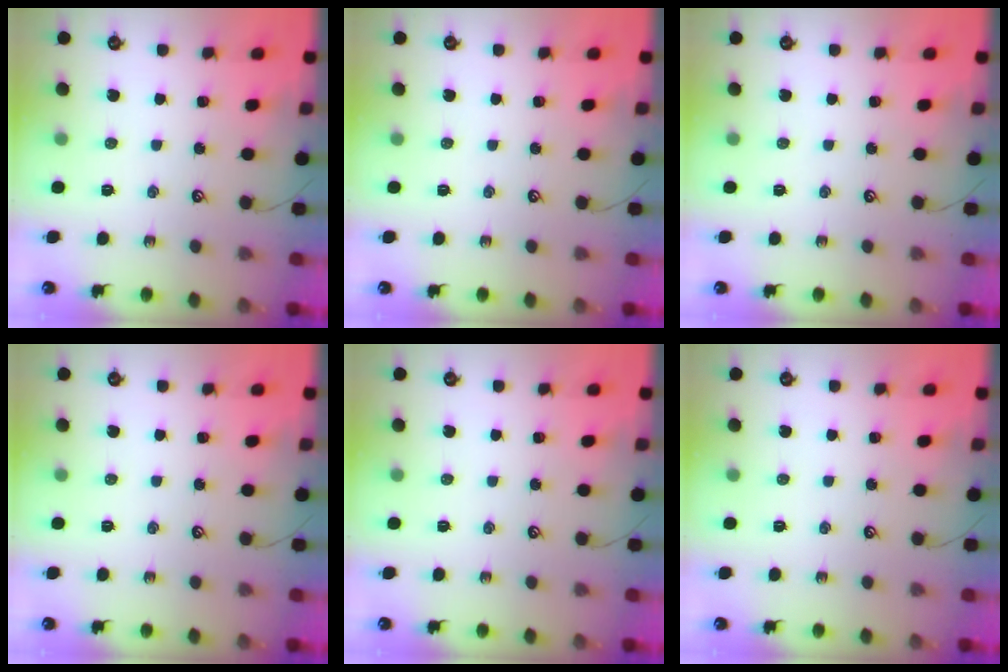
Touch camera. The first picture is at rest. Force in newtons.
{"total": 0.0}
{"total": 0.0}
{"total": 0.0}
{"total": 0.0}
{"total": 0.0}